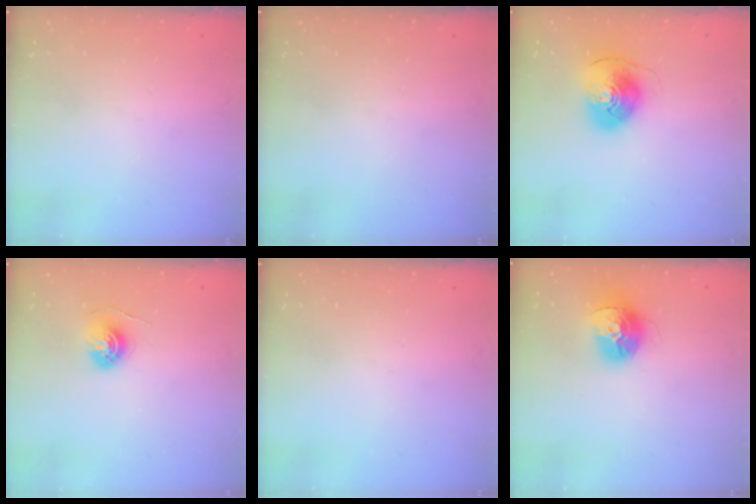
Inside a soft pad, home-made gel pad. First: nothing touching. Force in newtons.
{"total": 0.0}
{"total": 10.2, "press": 10.1, "slide": 1.5}
{"total": 5.7, "press": 5.7, "slide": 0.5}
{"total": 0.0}
{"total": 14.6, "press": 14.6, "slide": 1.5}